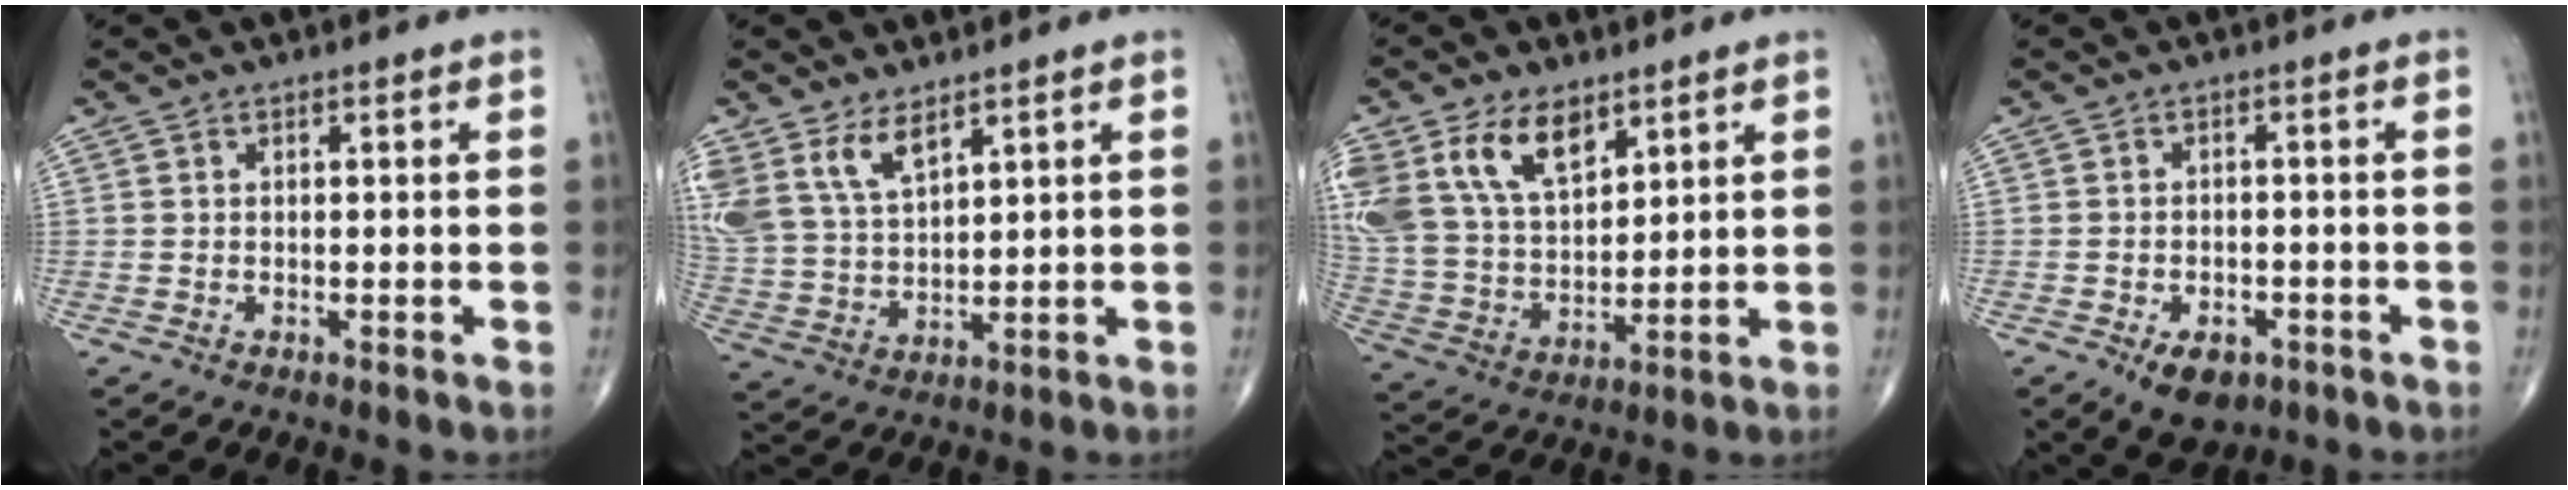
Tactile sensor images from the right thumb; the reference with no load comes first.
{"total": 9.8, "force": [6.3, 4.6, 5.9], "torque": [-0.113, -0.021, 0.141]}
{"total": 17.5, "force": [9.1, 10.3, 10.9], "torque": [-0.206, -0.022, 0.182]}
{"total": 6.4, "force": [-3.4, 3.8, 3.9], "torque": [-0.049, 0.011, -0.045]}